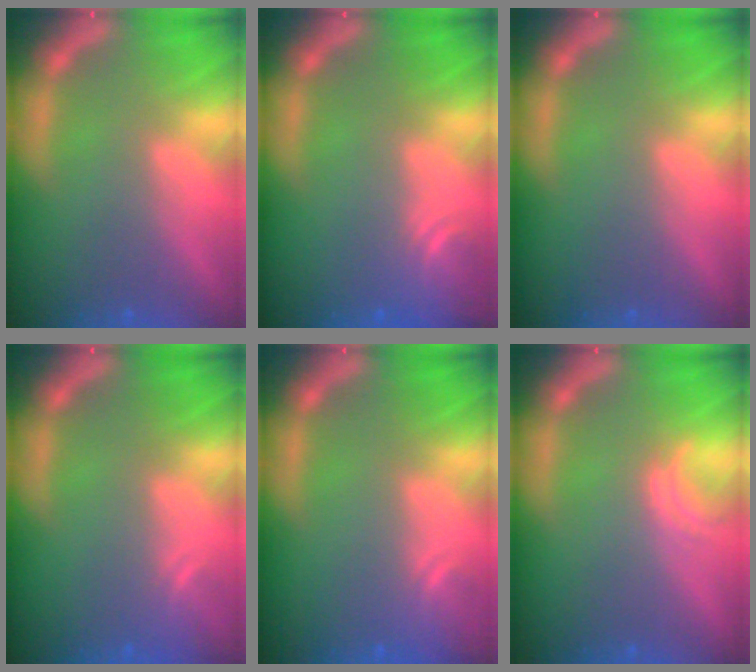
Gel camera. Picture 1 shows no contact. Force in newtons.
{"total": 3.0}
{"total": 0.0}
{"total": 1.5}
{"total": 1.9}
{"total": 1.5}